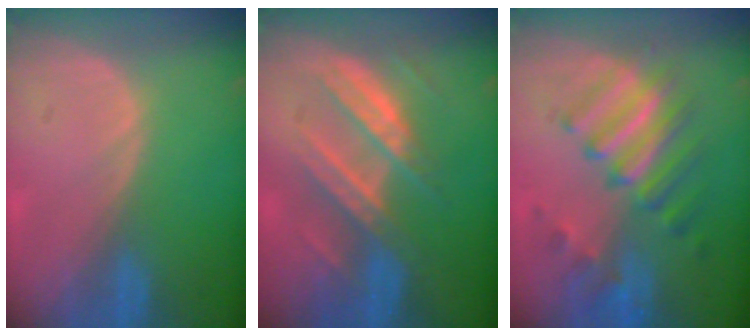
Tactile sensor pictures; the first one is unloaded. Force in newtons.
{"total": 7.3, "press": 7.3, "slide": 0.1}
{"total": 9.5, "press": 8.4, "slide": 4.4}